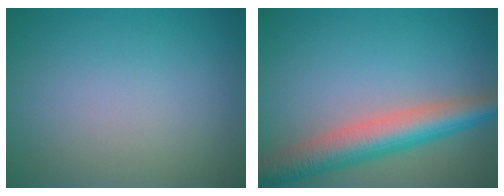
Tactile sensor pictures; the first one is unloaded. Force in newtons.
{"total": 6.6, "press": 6.6, "slide": 0.3}